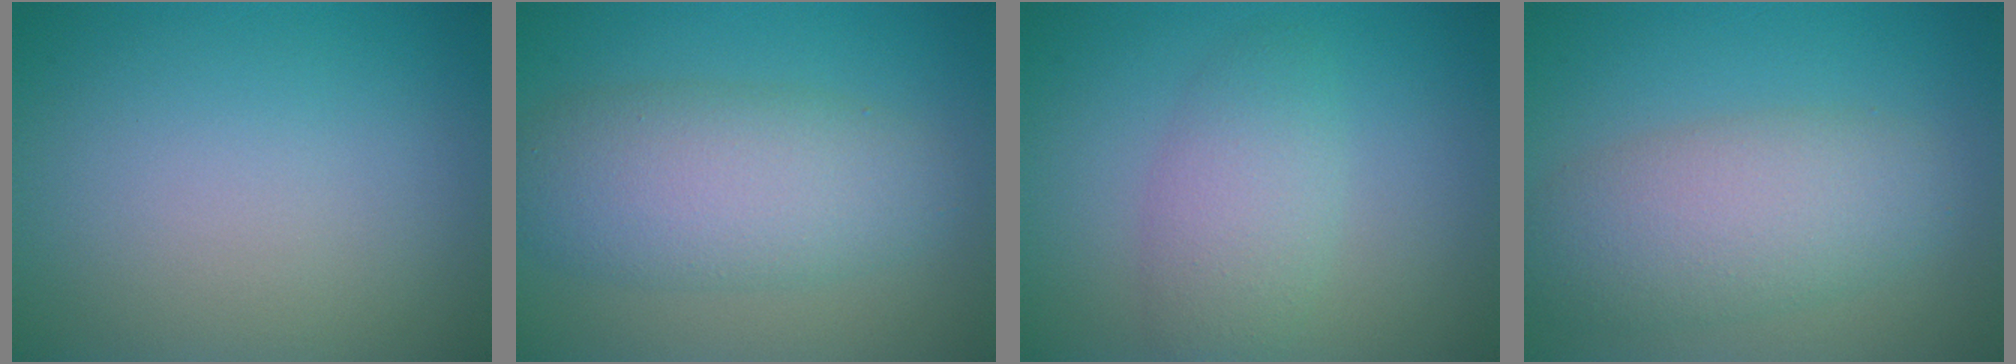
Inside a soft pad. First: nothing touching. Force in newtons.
{"total": 6.2, "press": 6.2, "slide": 0.2}
{"total": 3.3, "press": 3.3, "slide": 0.1}
{"total": 5.7, "press": 5.7, "slide": 0.3}